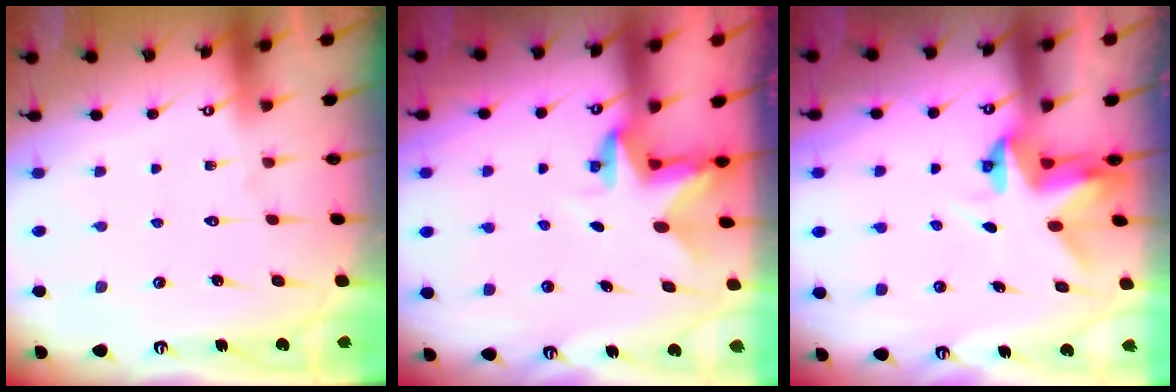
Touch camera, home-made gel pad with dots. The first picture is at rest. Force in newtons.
{"total": 2.8, "press": 2.8, "slide": 0.2}
{"total": 4.0, "press": 4.0, "slide": 0.1}